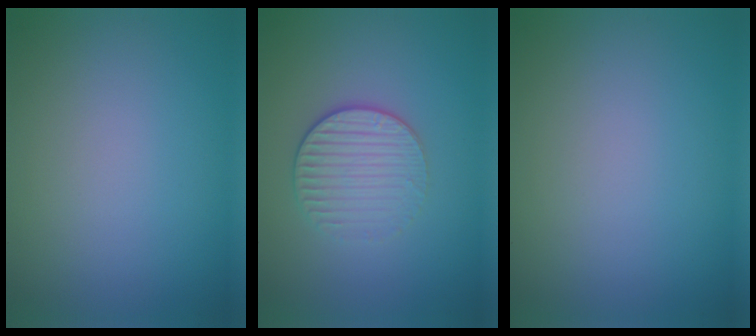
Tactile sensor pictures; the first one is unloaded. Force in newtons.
{"total": 3.0, "press": 2.7, "slide": 1.3}
{"total": 0.0}